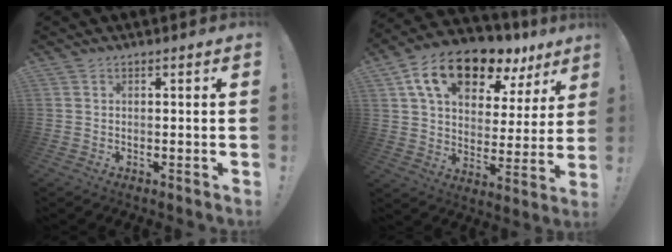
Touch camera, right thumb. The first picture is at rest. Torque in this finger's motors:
{"motor_torque": [0.09, 1.37, 0.97, 0.25, 0.12]}